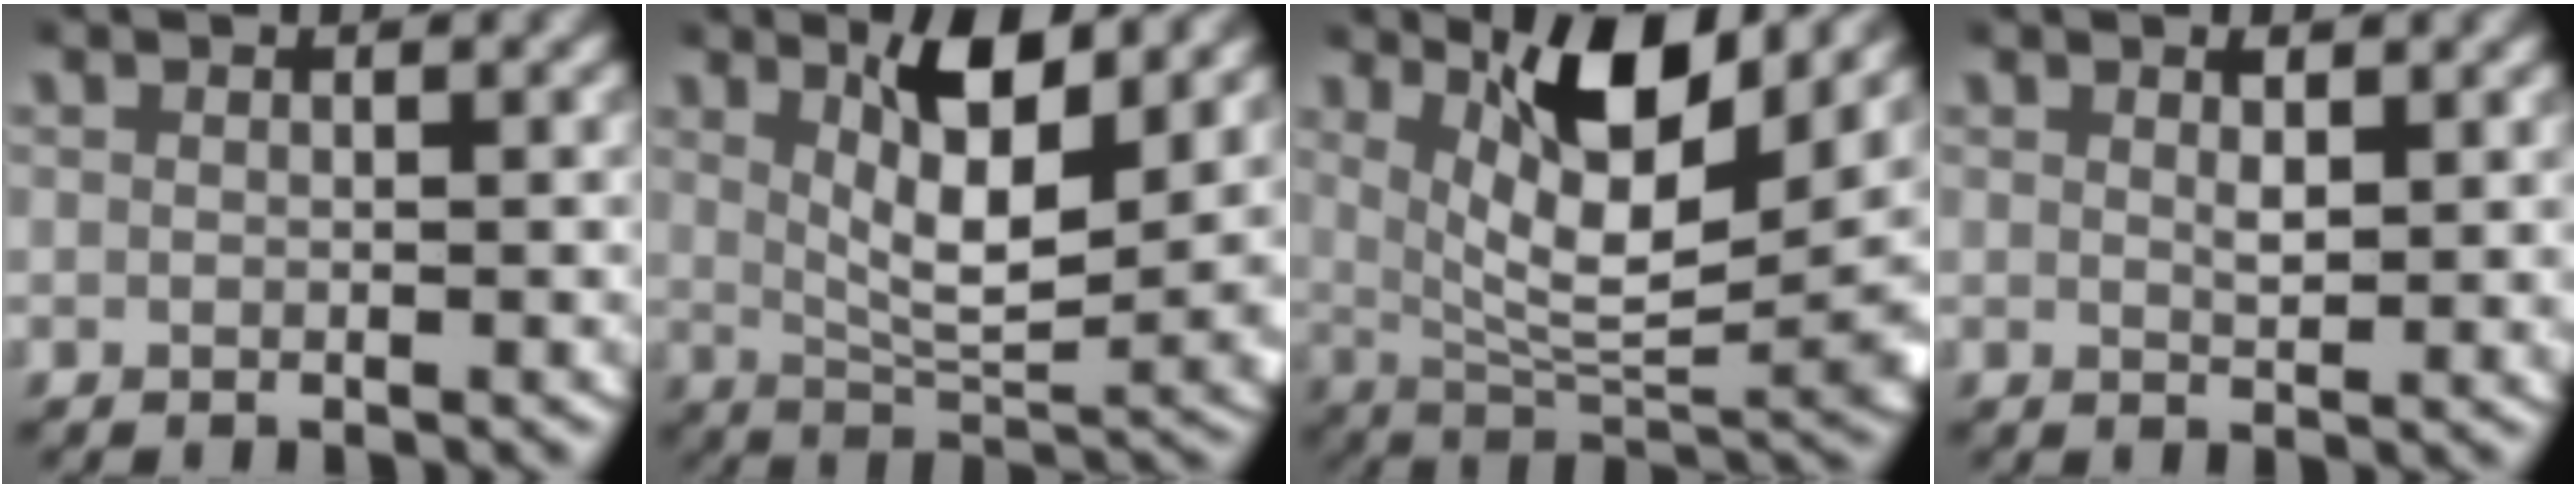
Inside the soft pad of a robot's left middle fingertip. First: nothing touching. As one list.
[{"total": 7.8, "force": [2.9, 2.4, 6.9], "torque": [-0.115, -0.015, 0.051]}, {"total": 11.1, "force": [3.7, 4.3, 9.5], "torque": [-0.145, -0.004, 0.060]}, {"total": 1.7, "force": [0.9, 0.4, 1.3], "torque": [-0.020, -0.009, 0.018]}]